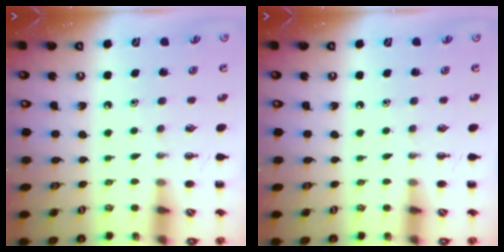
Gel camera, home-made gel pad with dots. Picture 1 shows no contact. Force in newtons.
{"total": 0.0}